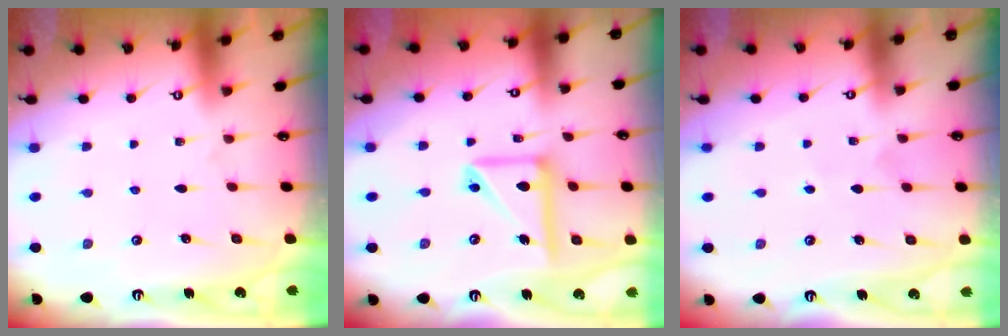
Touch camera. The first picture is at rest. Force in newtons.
{"total": 14.2, "press": 14.0, "slide": 2.4}
{"total": 3.5, "press": 3.3, "slide": 1.1}